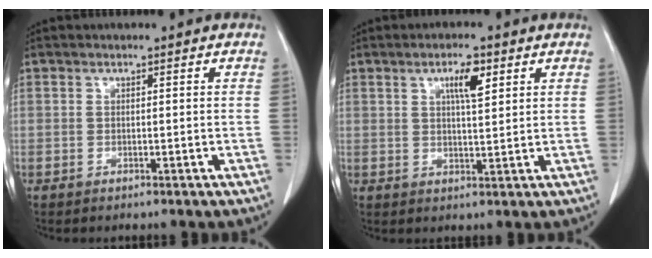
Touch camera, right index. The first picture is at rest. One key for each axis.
{"total": 4.6, "fx": 2.2, "fy": 1.0, "fz": 3.9, "tx": -0.071, "ty": 0.000, "tz": 0.037}